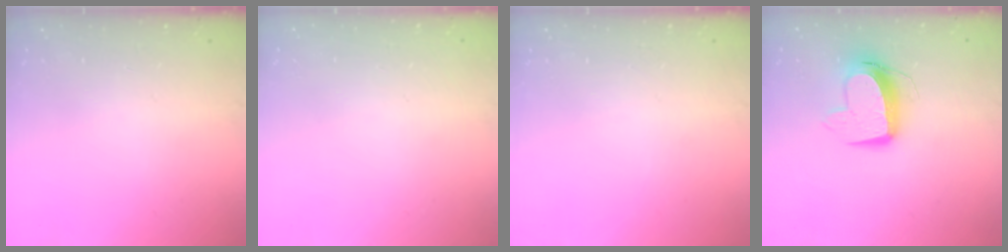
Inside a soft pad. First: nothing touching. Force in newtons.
{"total": 0.0}
{"total": 0.0}
{"total": 11.7, "press": 11.6, "slide": 1.5}